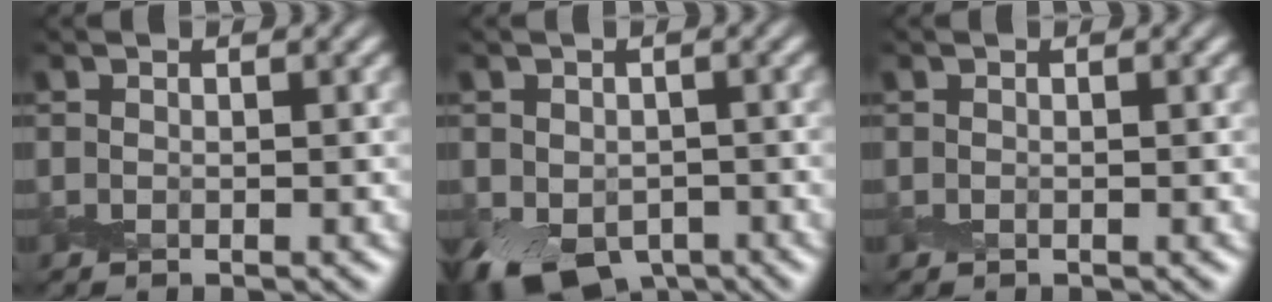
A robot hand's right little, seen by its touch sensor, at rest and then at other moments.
{"total": 6.9, "force": [-3.2, 4.6, 3.9], "torque": [-0.067, -0.027, -0.046]}
{"total": 0.0}